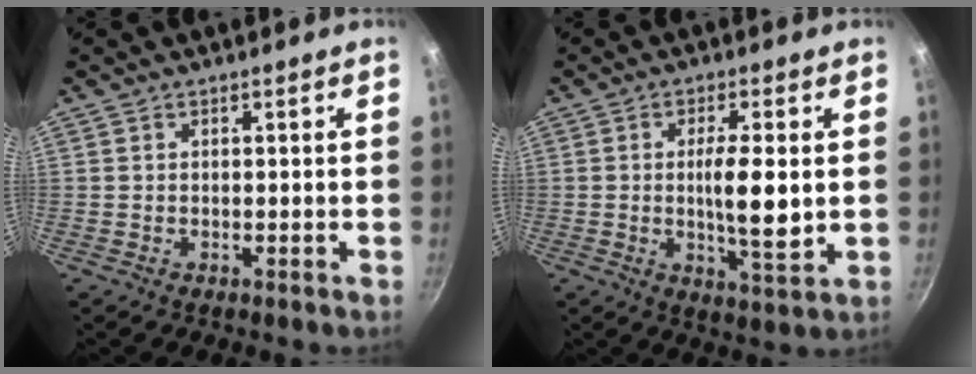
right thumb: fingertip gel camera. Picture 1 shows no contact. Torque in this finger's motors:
{"motor_torque": [2.35, 2.66, 1.07, 0.18, 0.37]}